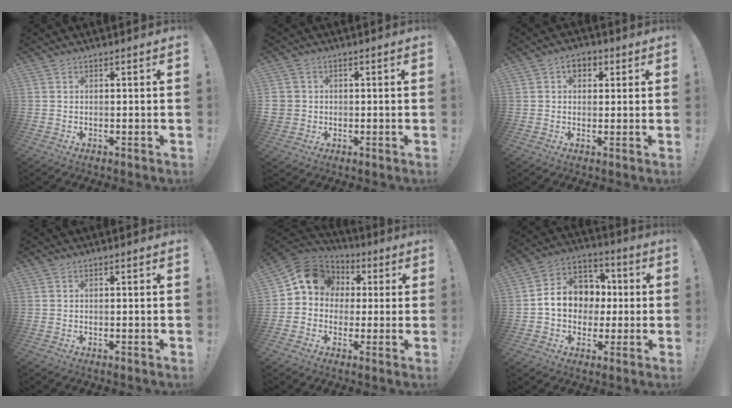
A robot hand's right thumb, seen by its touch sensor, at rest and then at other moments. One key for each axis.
{"total": 3.5, "fx": 0.3, "fy": 3.4, "fz": 1.0, "tx": -0.021, "ty": 0.001, "tz": 0.006}
{"total": 4.7, "fx": 1.5, "fy": 3.5, "fz": 2.7, "tx": -0.026, "ty": 0.001, "tz": 0.024}
{"total": 0.0}
{"total": 12.9, "fx": 3.1, "fy": 11.0, "fz": 6.1, "tx": -0.079, "ty": 0.001, "tz": 0.065}
{"total": 13.1, "fx": 0.0, "fy": 11.5, "fz": 6.3, "tx": -0.084, "ty": 0.011, "tz": 0.010}